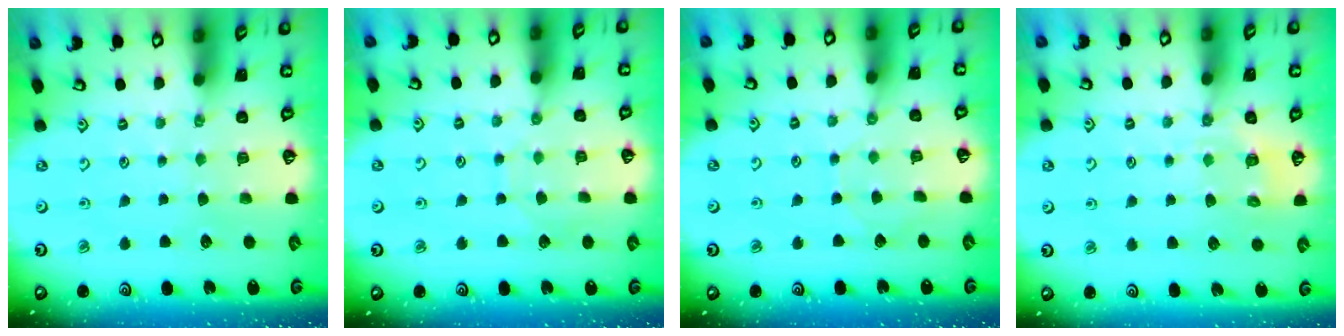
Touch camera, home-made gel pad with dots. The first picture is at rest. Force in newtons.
{"total": 5.7, "press": 5.7, "slide": 0.4}
{"total": 4.1, "press": 4.1, "slide": 0.4}
{"total": 6.6, "press": 6.5, "slide": 1.3}